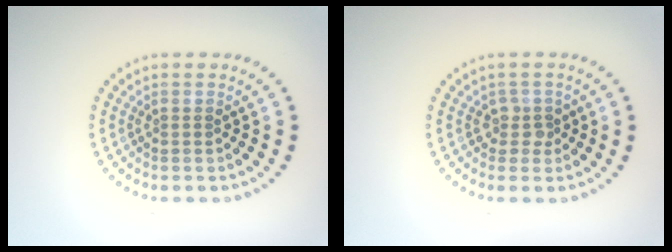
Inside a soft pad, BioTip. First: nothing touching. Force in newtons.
{"total": 1.3, "press": 1.1, "slide": 0.7}